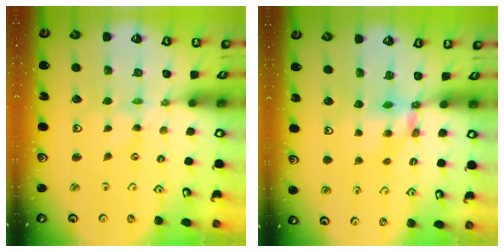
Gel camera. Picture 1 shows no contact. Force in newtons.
{"total": 6.2, "press": 6.1, "slide": 0.7}